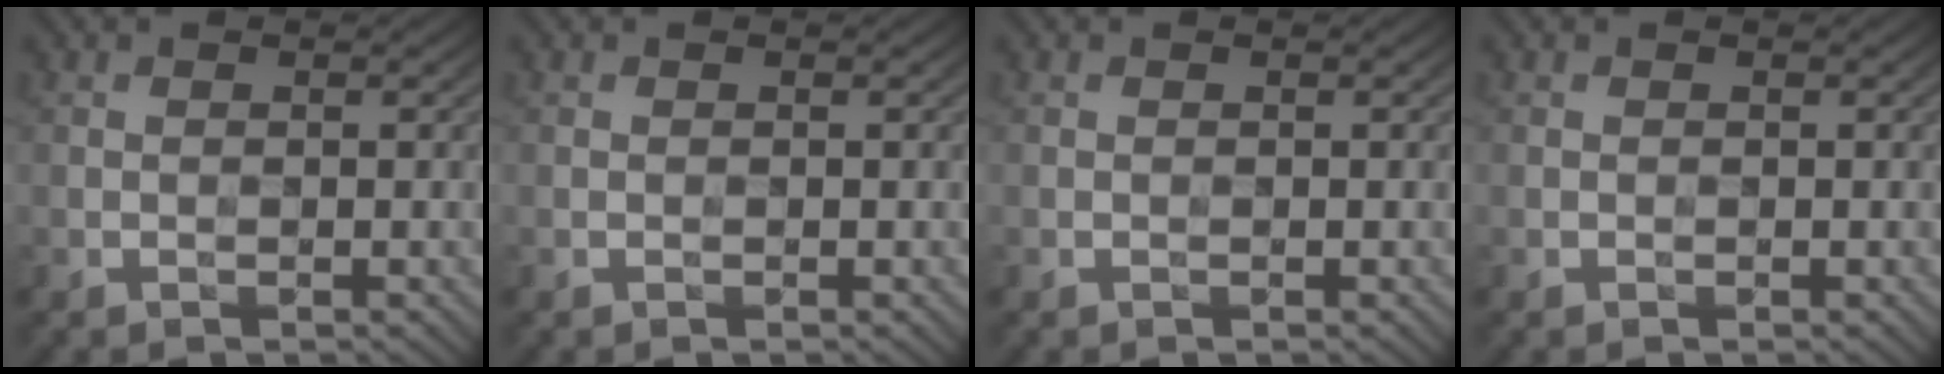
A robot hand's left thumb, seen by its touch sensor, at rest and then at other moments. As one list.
[{"total": 0.0}, {"total": 0.0}, {"total": 0.0}]